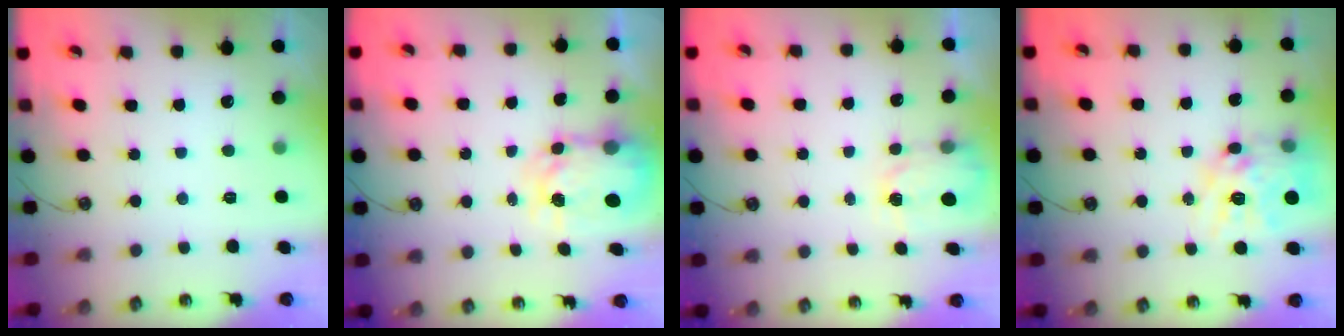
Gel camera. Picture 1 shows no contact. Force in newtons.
{"total": 6.6, "press": 6.6, "slide": 0.6}
{"total": 2.4, "press": 2.4, "slide": 0.5}
{"total": 15.6, "press": 15.6, "slide": 1.4}